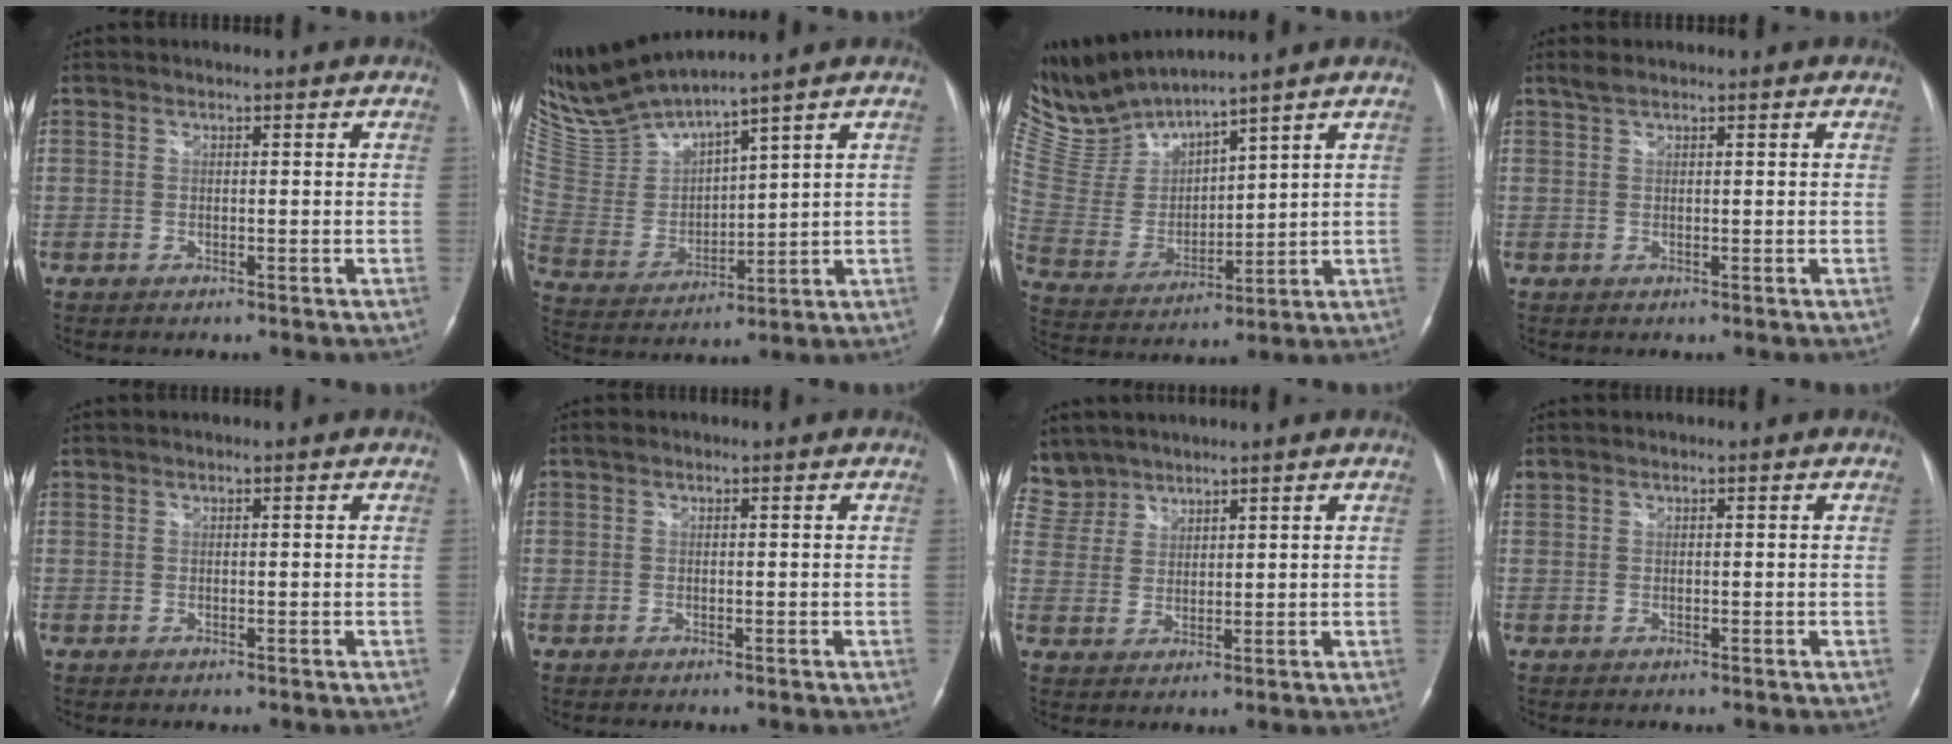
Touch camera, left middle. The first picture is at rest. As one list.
[{"total": 11.4, "force": [10.6, -0.3, 4.1], "torque": [-0.101, -0.005, 0.226]}, {"total": 10.1, "force": [10.0, -0.2, 1.7], "torque": [-0.069, -0.001, 0.227]}, {"total": 1.4, "force": [1.2, 0.3, 0.7], "torque": [-0.021, 0.010, 0.028]}, {"total": 0.0}, {"total": 0.5, "force": [0.4, 0.2, 0.2], "torque": [-0.006, 0.010, 0.007]}, {"total": 6.8, "force": [6.0, 3.2, -0.2], "torque": [0.001, 0.010, 0.129]}, {"total": 0.7, "force": [0.6, 0.3, 0.0], "torque": [-0.005, 0.016, 0.014]}]